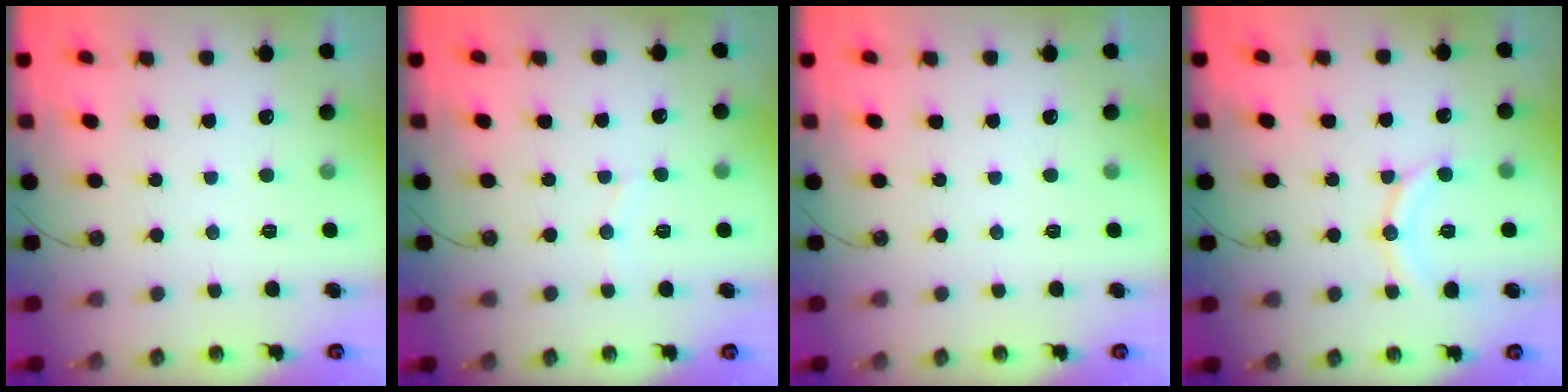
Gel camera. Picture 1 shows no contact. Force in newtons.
{"total": 4.0, "press": 4.0, "slide": 0.5}
{"total": 0.0}
{"total": 11.1, "press": 11.0, "slide": 1.1}